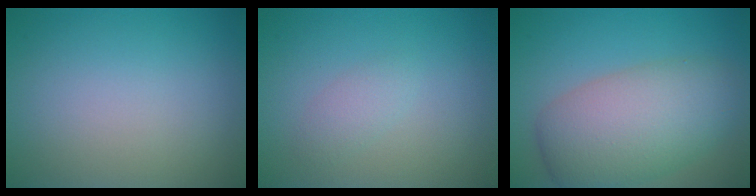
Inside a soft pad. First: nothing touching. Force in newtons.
{"total": 1.3, "press": 1.3, "slide": 0.1}
{"total": 7.7, "press": 7.7, "slide": 0.7}